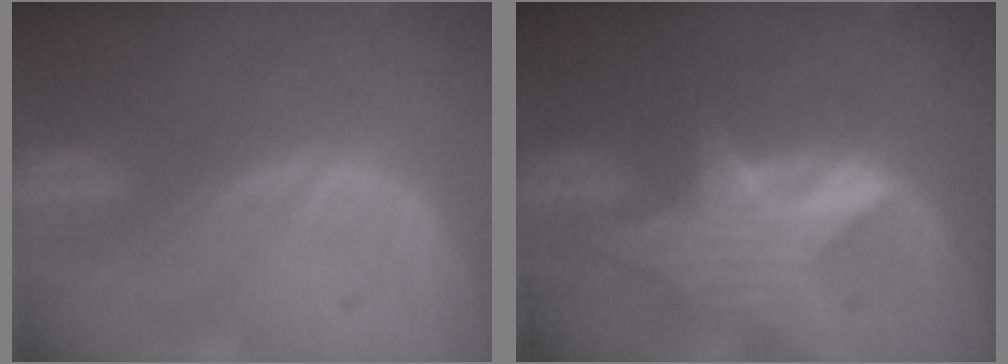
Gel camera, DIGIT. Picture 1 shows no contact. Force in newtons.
{"total": 7.1, "press": 6.8, "slide": 1.9}